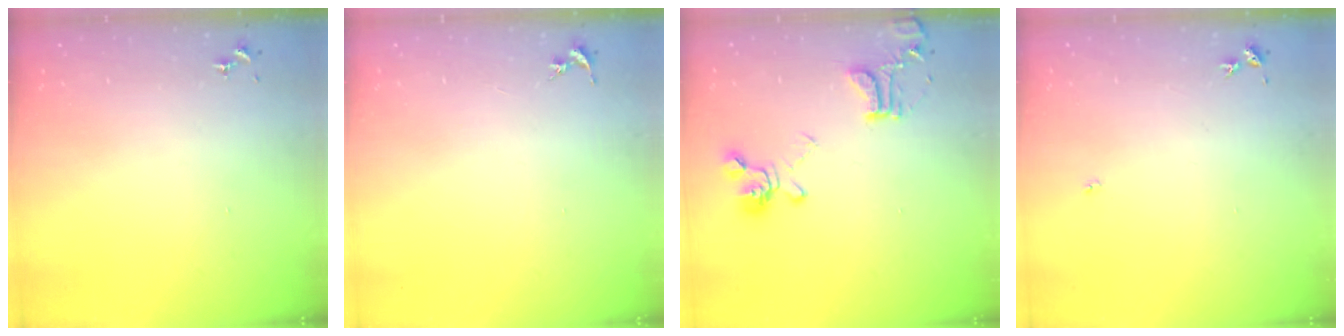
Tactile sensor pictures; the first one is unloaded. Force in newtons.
{"total": 0.0}
{"total": 17.3, "press": 17.2, "slide": 1.8}
{"total": 3.0, "press": 3.0, "slide": 0.4}